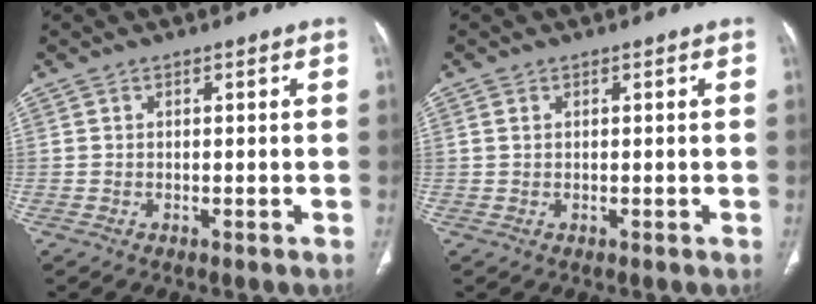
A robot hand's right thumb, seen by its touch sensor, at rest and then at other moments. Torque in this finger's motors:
{"motor_torque": [-0.14, 0.54, 0.40, 0.00, 0.00]}